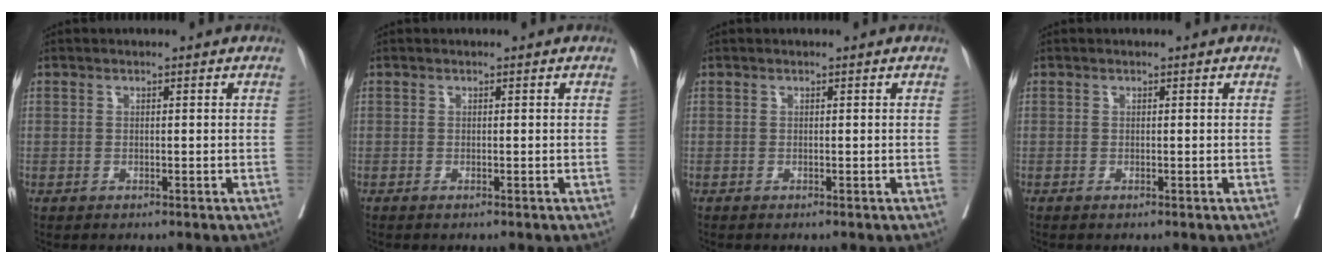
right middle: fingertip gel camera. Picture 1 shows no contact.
{"total": 0.0}
{"total": 0.0}
{"total": 0.0}